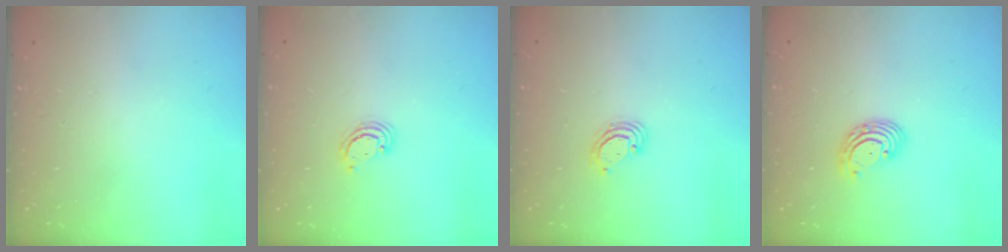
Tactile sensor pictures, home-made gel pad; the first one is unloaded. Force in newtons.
{"total": 2.5, "press": 2.5, "slide": 0.3}
{"total": 3.5, "press": 3.5, "slide": 0.1}
{"total": 3.9, "press": 3.9, "slide": 0.3}